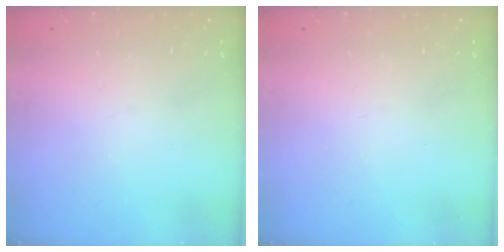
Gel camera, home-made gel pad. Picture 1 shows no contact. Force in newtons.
{"total": 0.0}